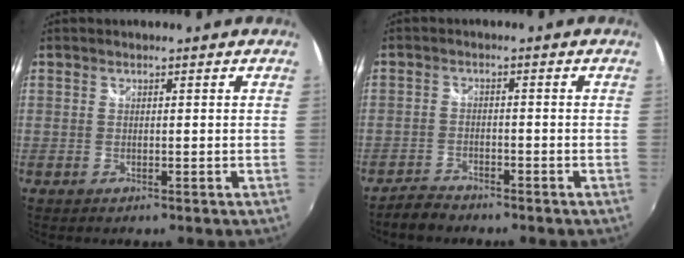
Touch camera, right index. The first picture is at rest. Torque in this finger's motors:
{"motor_torque": [-0.22, 0.07, -0.04, 0.00]}